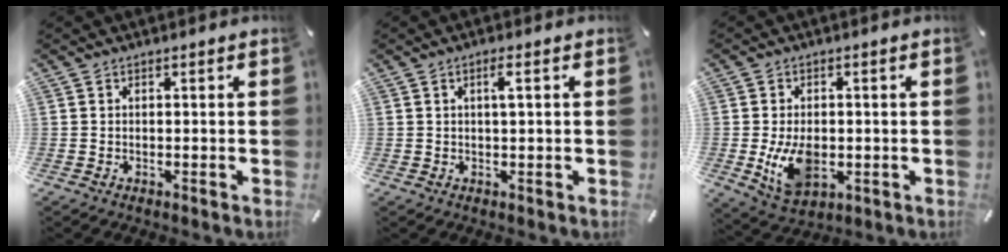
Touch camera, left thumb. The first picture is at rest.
{"total": 2.7, "force": [0.8, 0.5, 2.5], "torque": [-0.051, 0.004, 0.011]}
{"total": 9.9, "force": [-1.2, 6.7, 7.2], "torque": [-0.147, -0.006, -0.020]}